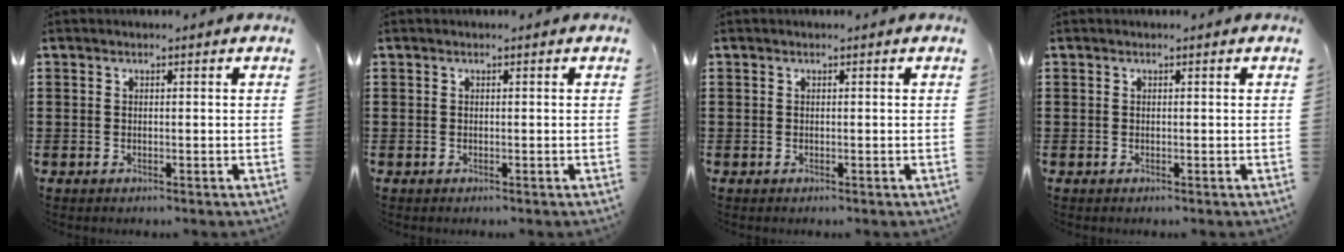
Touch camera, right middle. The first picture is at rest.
{"total": 0.0}
{"total": 0.0}
{"total": 0.0}